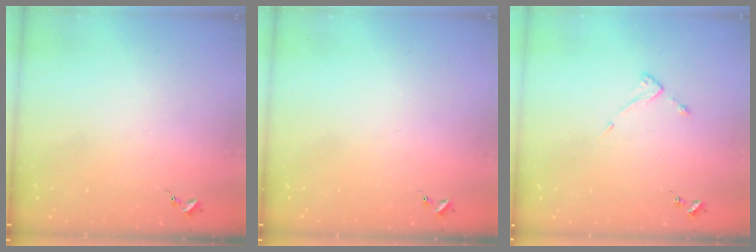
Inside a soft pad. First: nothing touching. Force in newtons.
{"total": 0.0}
{"total": 2.6, "press": 2.6, "slide": 0.3}